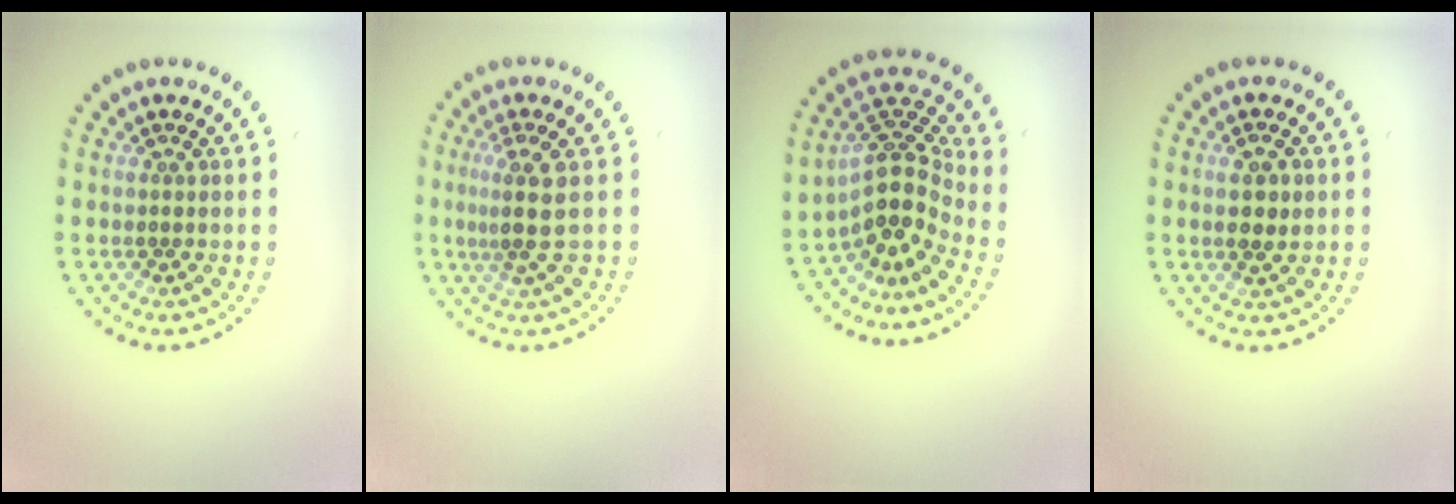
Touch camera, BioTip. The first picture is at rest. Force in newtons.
{"total": 2.9, "press": 2.1, "slide": 1.9}
{"total": 4.5, "press": 3.3, "slide": 3.0}
{"total": 2.1, "press": 2.1, "slide": 0.4}